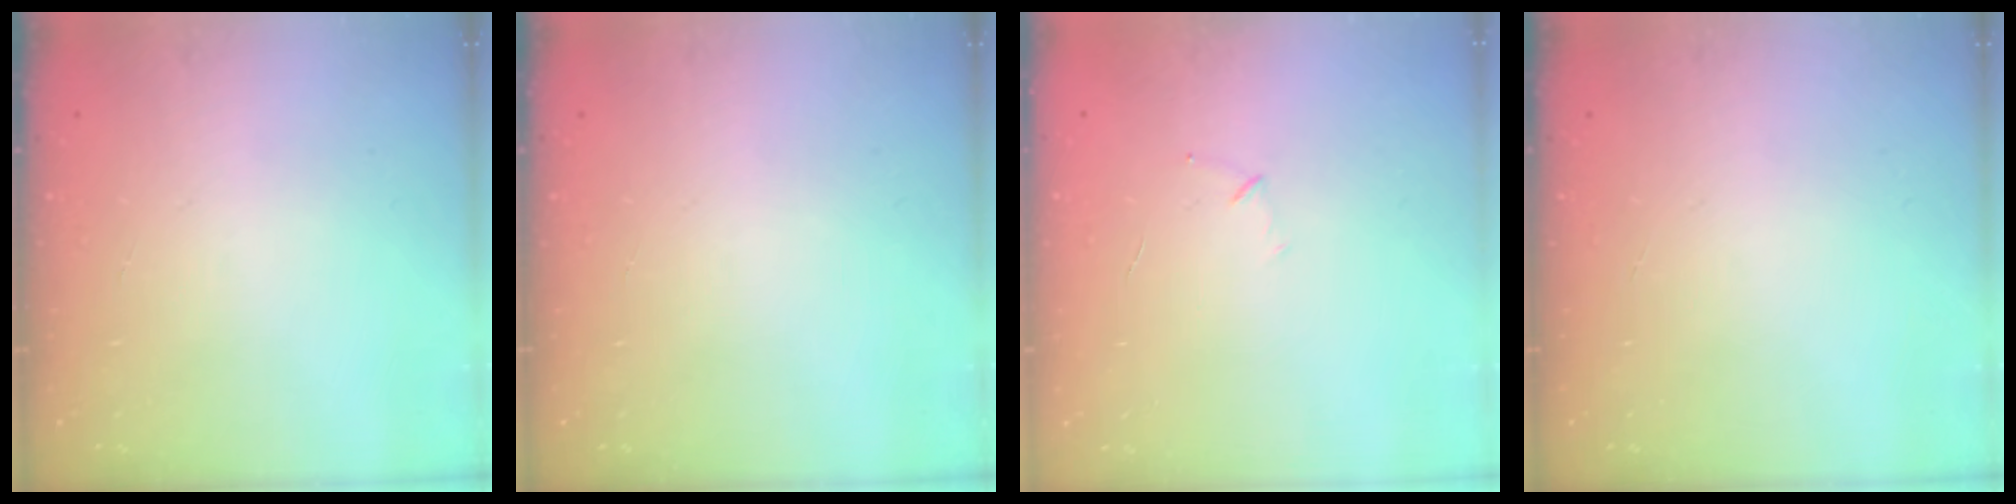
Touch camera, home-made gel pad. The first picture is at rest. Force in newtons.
{"total": 0.0}
{"total": 3.8, "press": 3.7, "slide": 1.0}
{"total": 0.0}